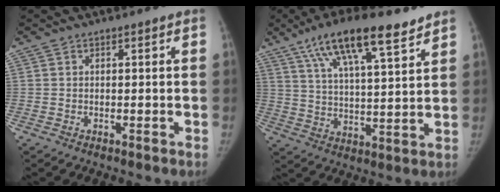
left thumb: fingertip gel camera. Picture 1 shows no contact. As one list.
[{"total": 16.2, "force": [10.5, 4.3, 11.5], "torque": [-0.175, -0.029, 0.184]}]